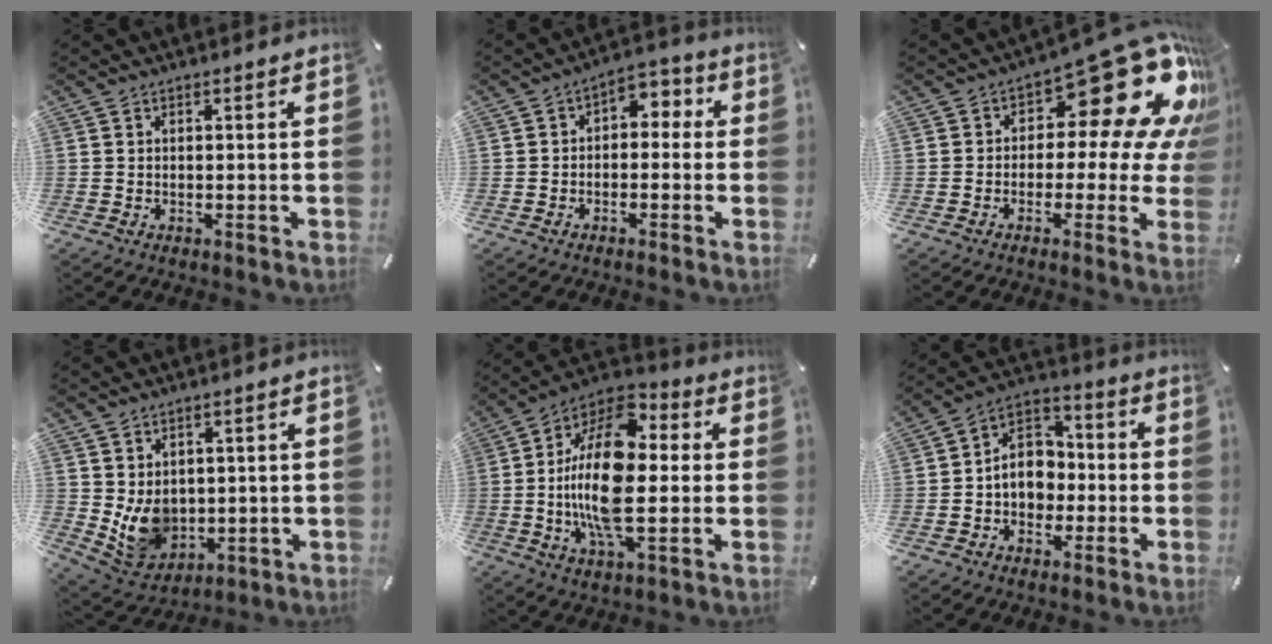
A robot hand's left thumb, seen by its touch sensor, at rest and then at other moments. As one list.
[{"total": 4.0, "force": [-1.5, 3.1, 2.1], "torque": [-0.030, 0.015, -0.033]}, {"total": 20.3, "force": [9.3, 9.5, 15.4], "torque": [-0.196, -0.067, 0.152]}, {"total": 9.4, "force": [1.3, 8.4, 3.9], "torque": [-0.093, -0.022, 0.031]}, {"total": 20.7, "force": [-0.5, 10.3, 18.0], "torque": [-0.362, -0.005, -0.011]}, {"total": 9.1, "force": [-1.5, 8.0, 4.0], "torque": [-0.084, 0.017, -0.028]}]